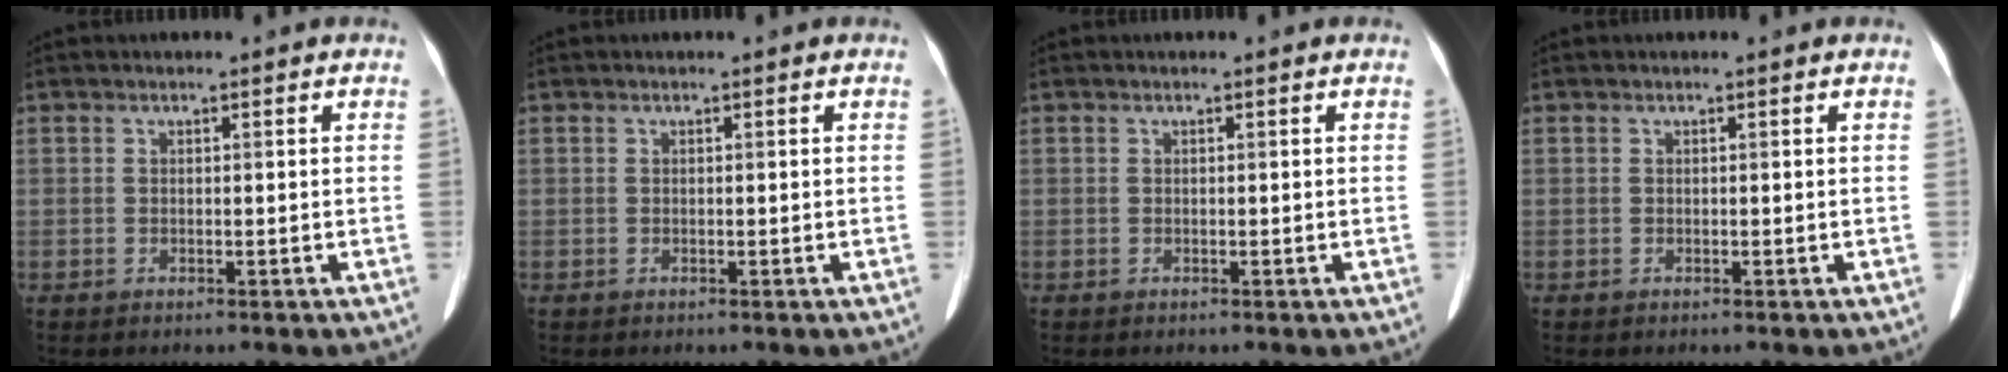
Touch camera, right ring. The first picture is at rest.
{"total": 0.0}
{"total": 0.0}
{"total": 0.0}